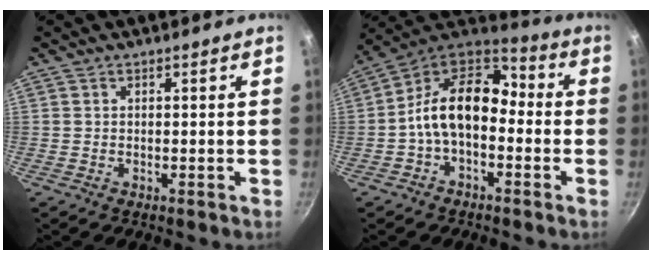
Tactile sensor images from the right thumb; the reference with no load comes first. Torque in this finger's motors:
{"motor_torque": [1.77, 2.80, 1.65, -0.47, 0.19]}